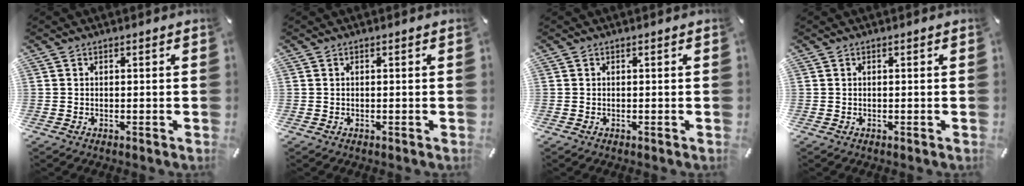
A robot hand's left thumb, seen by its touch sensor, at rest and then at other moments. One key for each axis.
{"total": 0.0}
{"total": 0.0}
{"total": 0.0}